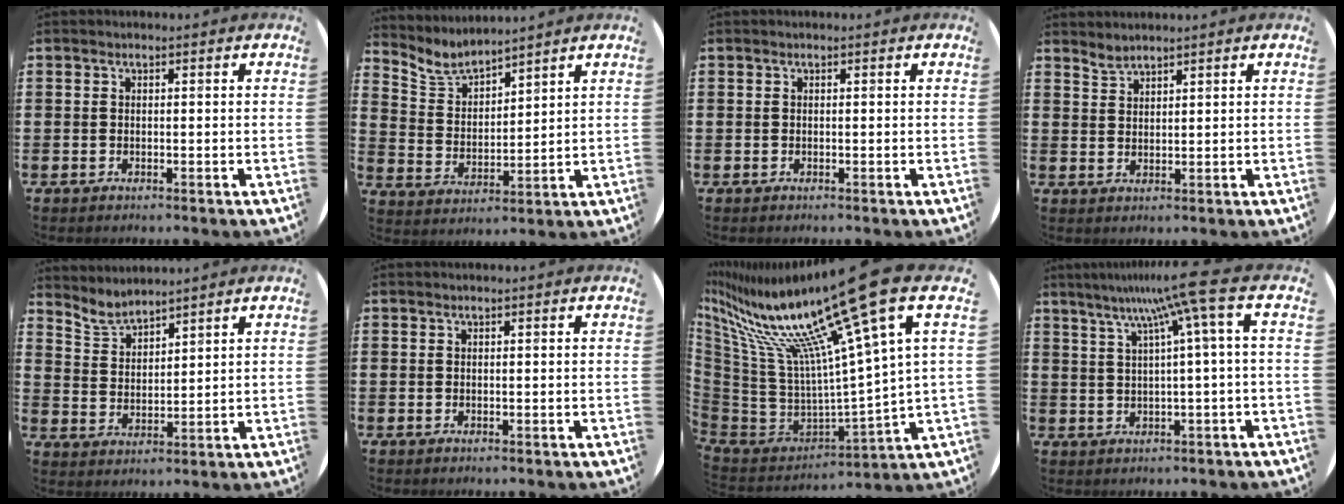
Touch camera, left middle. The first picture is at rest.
{"total": 5.1, "force": [5.0, 1.0, 0.7], "torque": [-0.033, -0.027, 0.090]}
{"total": 0.0}
{"total": 1.9, "force": [1.9, 0.0, -0.2], "torque": [0.001, -0.001, 0.036]}
{"total": 4.0, "force": [4.0, 0.4, 0.0], "torque": [-0.014, -0.019, 0.074]}
{"total": 0.0}
{"total": 21.5, "force": [14.3, 3.5, 15.6], "torque": [-0.360, -0.103, 0.221]}
{"total": 8.8, "force": [4.5, -1.1, 7.5], "torque": [-0.144, -0.011, 0.069]}